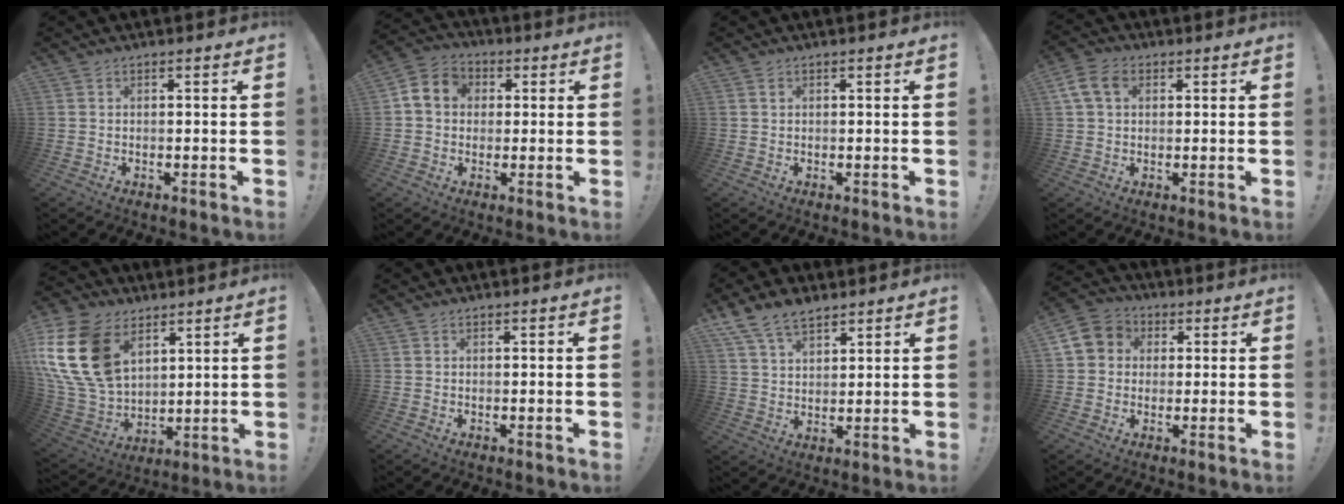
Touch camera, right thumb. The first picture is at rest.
{"total": 8.3, "force": [1.1, 7.4, 3.7], "torque": [-0.043, 0.010, 0.025]}
{"total": 0.8, "force": [0.3, 0.6, 0.3], "torque": [-0.001, 0.001, 0.003]}
{"total": 8.6, "force": [2.8, 6.0, 5.5], "torque": [-0.105, 0.004, 0.055]}
{"total": 23.9, "force": [8.7, 16.8, 14.5], "torque": [-0.301, -0.041, 0.179]}
{"total": 0.0}
{"total": 9.3, "force": [6.8, 4.6, 4.3], "torque": [-0.079, -0.031, 0.132]}
{"total": 7.5, "force": [0.9, 7.1, 2.3], "torque": [-0.035, 0.008, 0.019]}